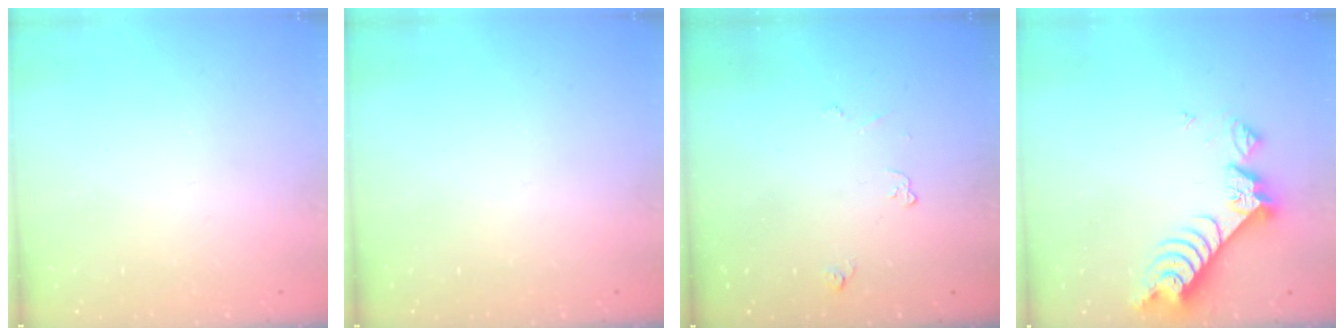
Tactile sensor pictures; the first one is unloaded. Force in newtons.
{"total": 0.0}
{"total": 3.4, "press": 3.4, "slide": 0.6}
{"total": 8.5, "press": 8.4, "slide": 0.8}